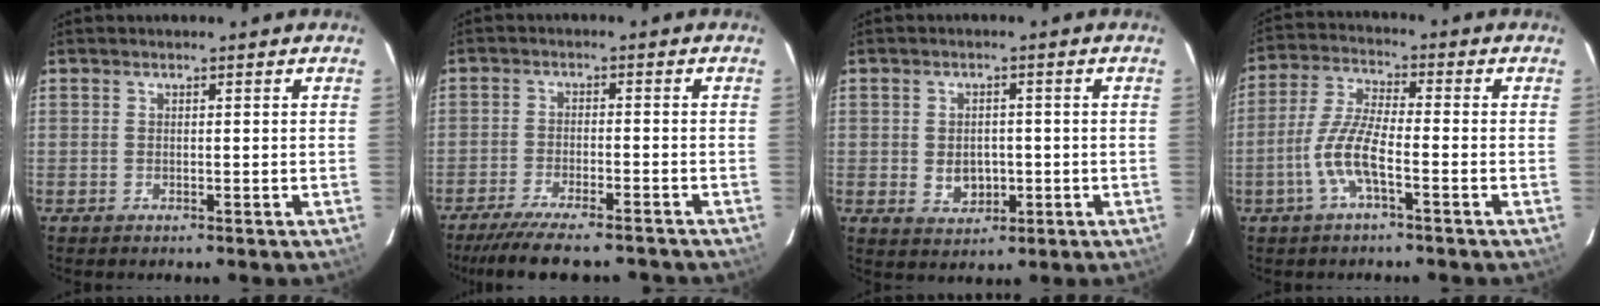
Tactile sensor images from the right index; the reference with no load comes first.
{"total": 14.0, "force": [-12.1, 2.7, 6.5], "torque": [-0.136, -0.022, -0.186]}
{"total": 5.2, "force": [-0.8, 4.1, 3.1], "torque": [-0.057, -0.001, -0.004]}
{"total": 8.3, "force": [-3.3, 1.6, 7.4], "torque": [-0.164, 0.003, -0.067]}